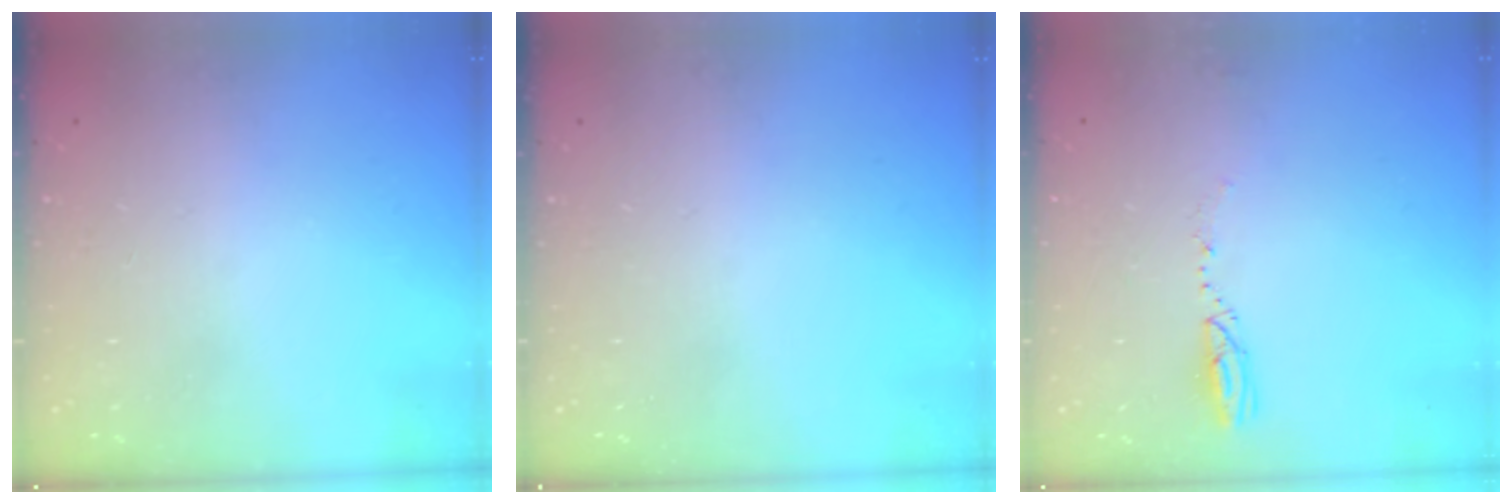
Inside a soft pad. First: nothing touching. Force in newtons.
{"total": 0.0}
{"total": 3.3, "press": 3.3, "slide": 0.4}